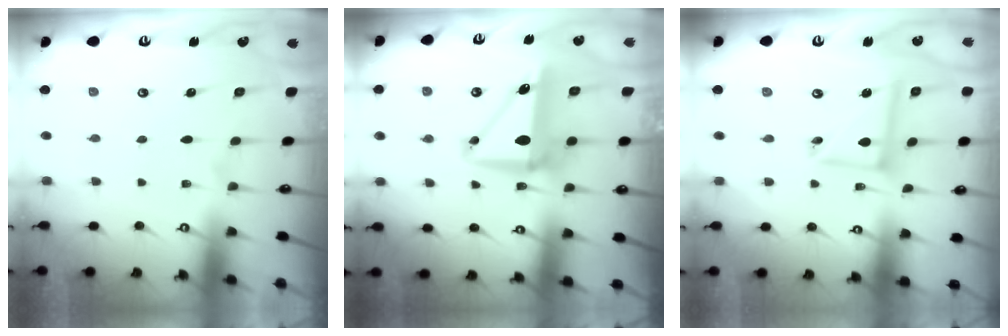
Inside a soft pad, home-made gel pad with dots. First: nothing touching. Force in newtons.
{"total": 8.9, "press": 8.7, "slide": 2.0}
{"total": 9.2, "press": 9.2, "slide": 0.7}